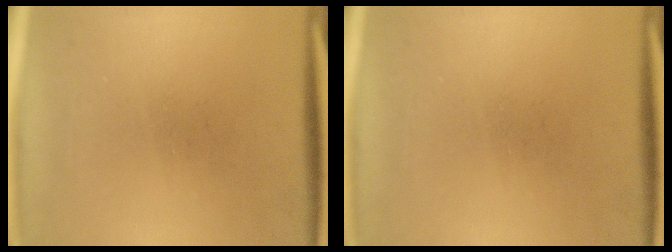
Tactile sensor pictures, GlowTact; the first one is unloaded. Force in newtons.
{"total": 0.0}